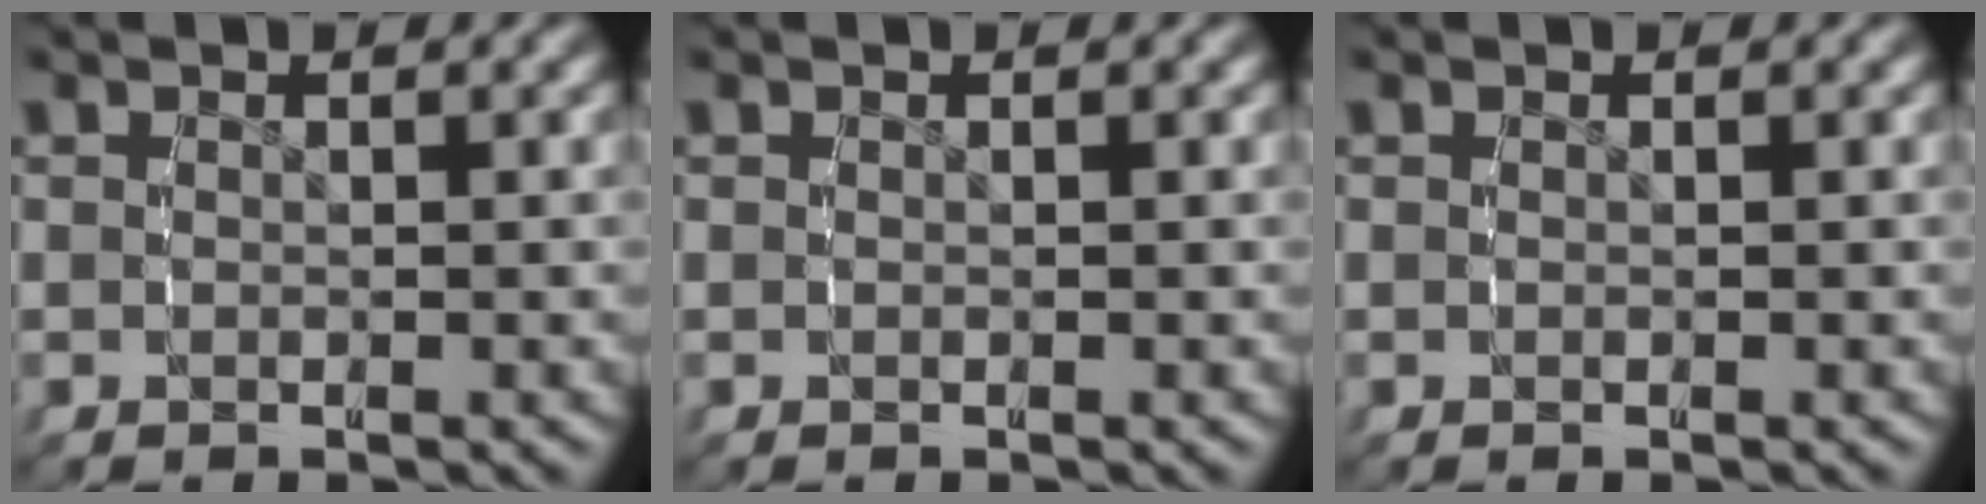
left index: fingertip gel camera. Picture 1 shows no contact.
{"total": 0.0}
{"total": 0.0}